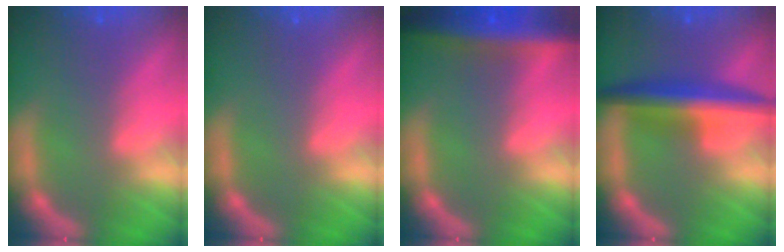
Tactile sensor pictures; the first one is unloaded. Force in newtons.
{"total": 0.0}
{"total": 7.5}
{"total": 6.0}